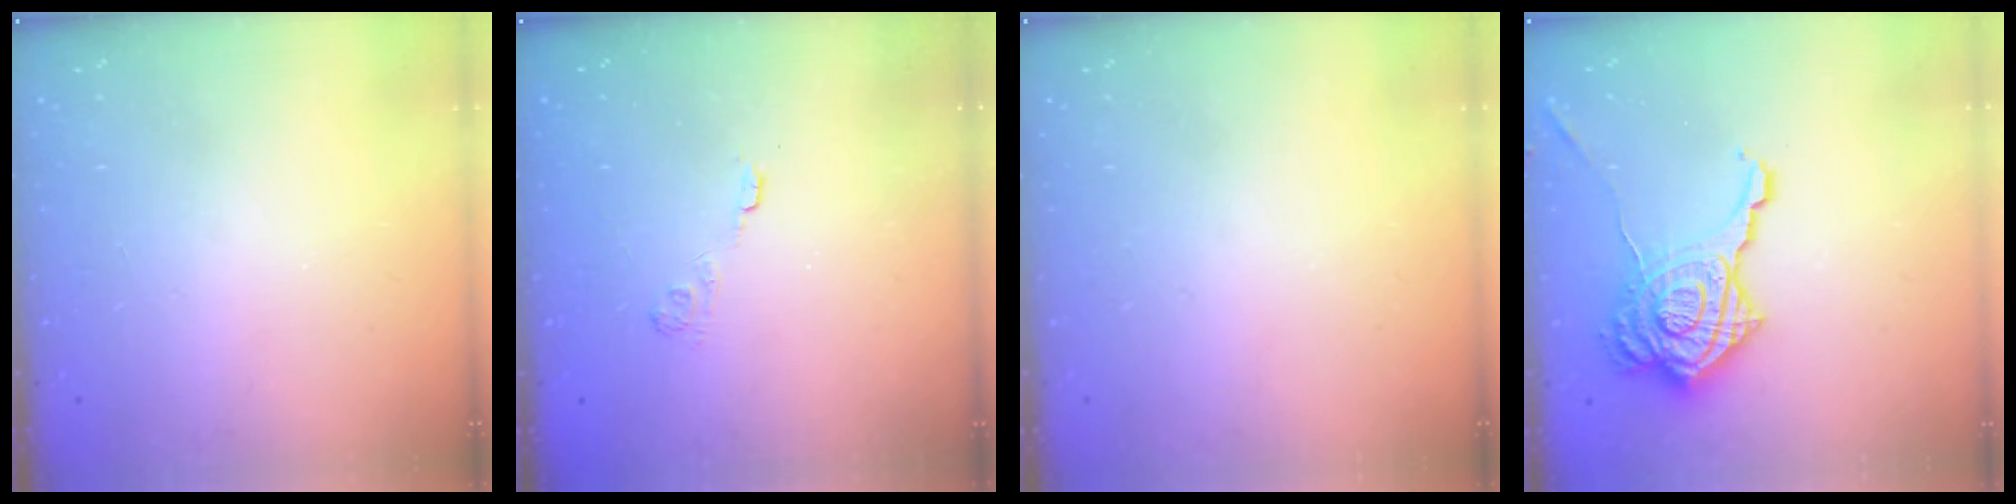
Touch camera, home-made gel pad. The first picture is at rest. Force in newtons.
{"total": 2.2, "press": 1.7, "slide": 1.4}
{"total": 0.0}
{"total": 20.8, "press": 20.7, "slide": 1.2}